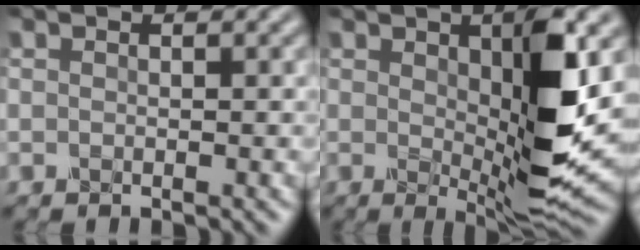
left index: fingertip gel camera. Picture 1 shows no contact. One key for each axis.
{"total": 8.1, "fx": 1.0, "fy": 2.0, "fz": 7.8, "tx": -0.119, "ty": -0.018, "tz": 0.022}